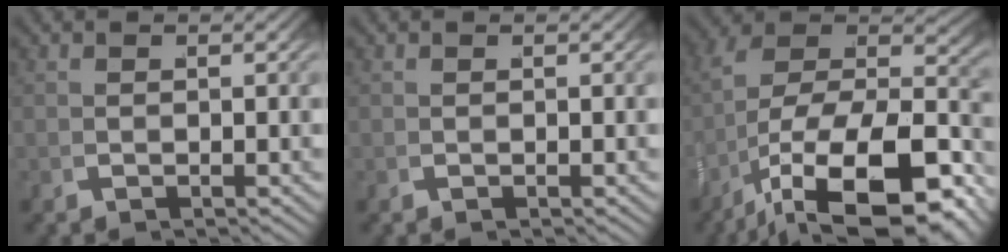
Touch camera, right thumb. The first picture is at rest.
{"total": 0.0}
{"total": 18.0, "force": [-2.4, 11.4, 13.8], "torque": [-0.261, -0.068, 0.002]}